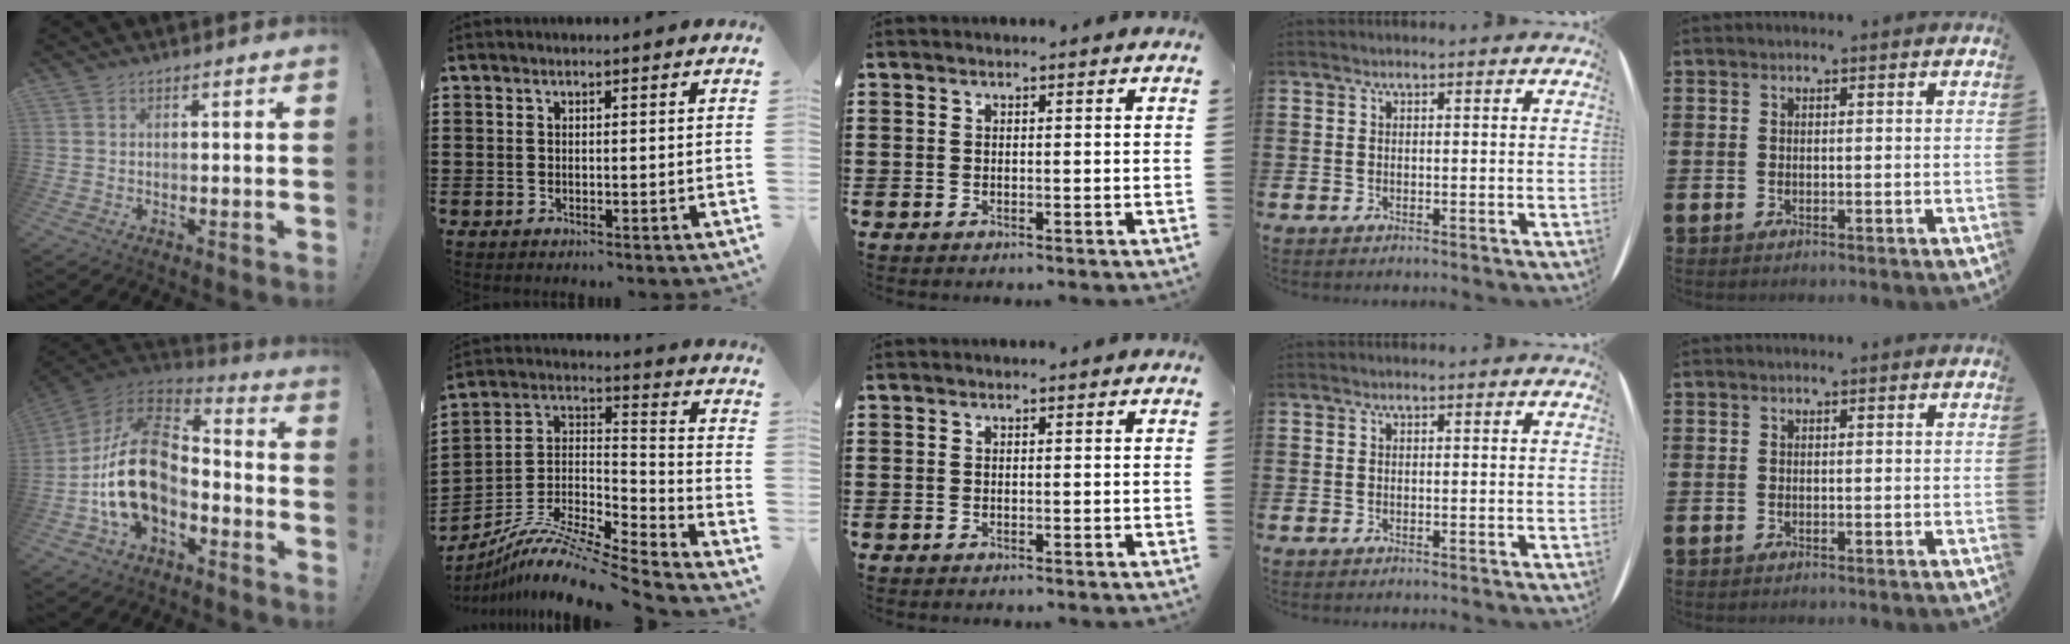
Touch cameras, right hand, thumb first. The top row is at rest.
{"thumb": {"total": 20.7, "force": [-3.5, 13.7, 15.1], "torque": [-0.275, 0.030, -0.052]}, "index": {"total": 10.1, "force": [-8.1, 1.4, 5.8], "torque": [-0.112, 0.007, -0.164]}}